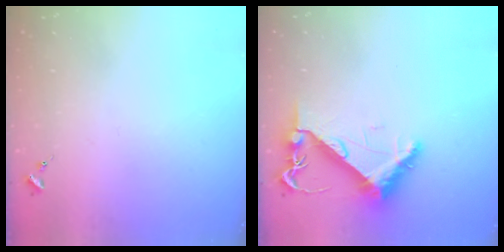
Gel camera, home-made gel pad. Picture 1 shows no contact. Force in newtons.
{"total": 8.3, "press": 8.2, "slide": 1.0}